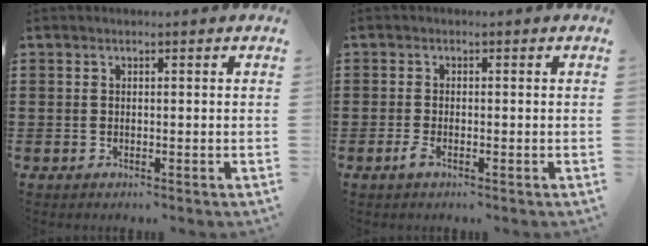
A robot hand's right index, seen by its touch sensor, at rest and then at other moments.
{"total": 1.4, "force": [-0.8, 0.2, 1.2], "torque": [-0.036, -0.010, -0.017]}